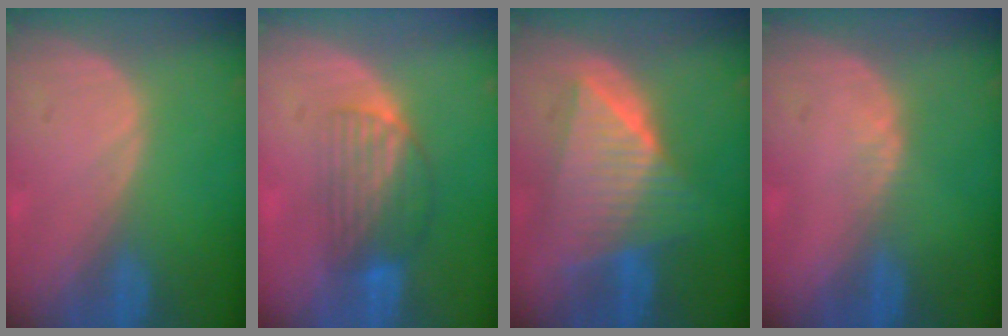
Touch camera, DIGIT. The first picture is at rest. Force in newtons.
{"total": 6.6, "press": 5.8, "slide": 3.0}
{"total": 9.6, "press": 9.6, "slide": 0.6}
{"total": 1.2, "press": 0.9, "slide": 0.8}